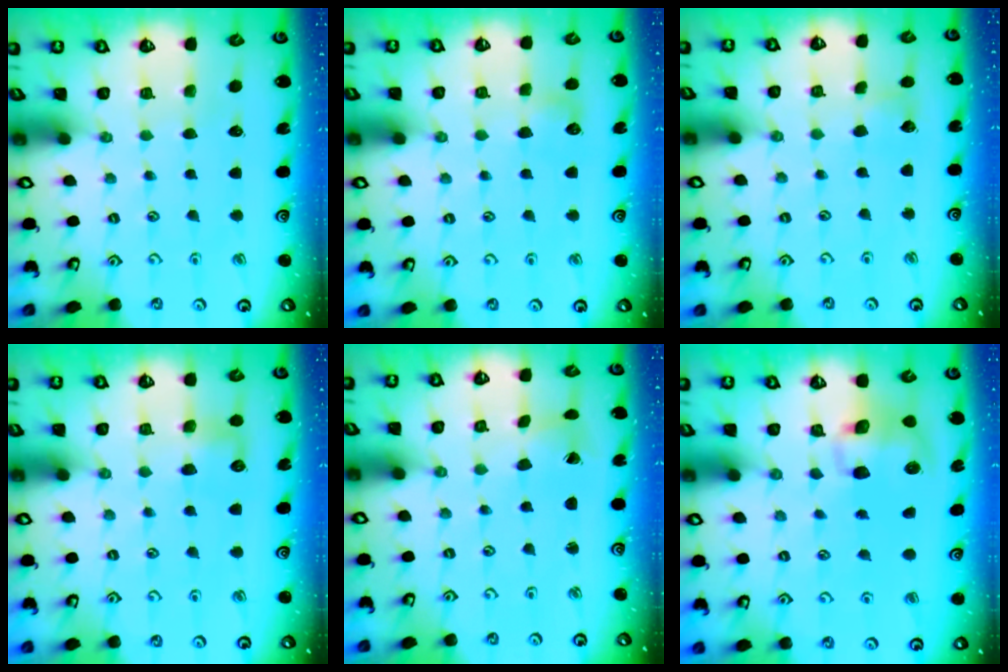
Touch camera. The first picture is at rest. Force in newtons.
{"total": 7.3, "press": 7.3, "slide": 0.8}
{"total": 2.9, "press": 2.9, "slide": 0.2}
{"total": 5.7, "press": 5.7, "slide": 0.6}
{"total": 1.7, "press": 1.7, "slide": 0.2}
{"total": 8.8, "press": 8.7, "slide": 1.2}